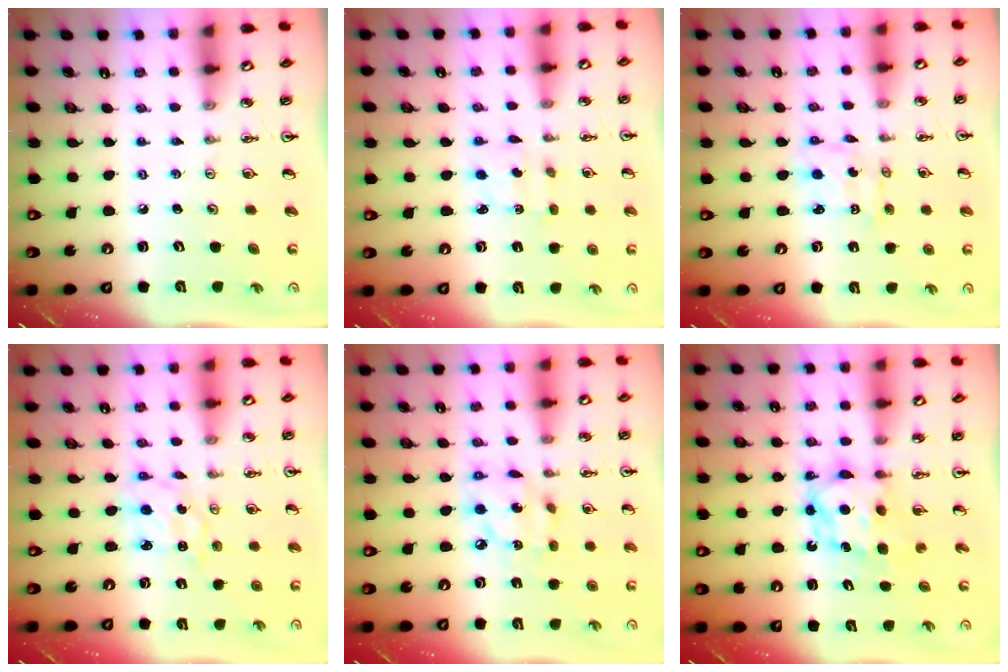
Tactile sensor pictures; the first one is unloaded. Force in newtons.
{"total": 2.8, "press": 2.8, "slide": 0.5}
{"total": 1.9, "press": 1.9, "slide": 0.1}
{"total": 2.3, "press": 2.3, "slide": 0.2}
{"total": 10.3, "press": 10.2, "slide": 0.7}
{"total": 6.2, "press": 6.2, "slide": 0.4}